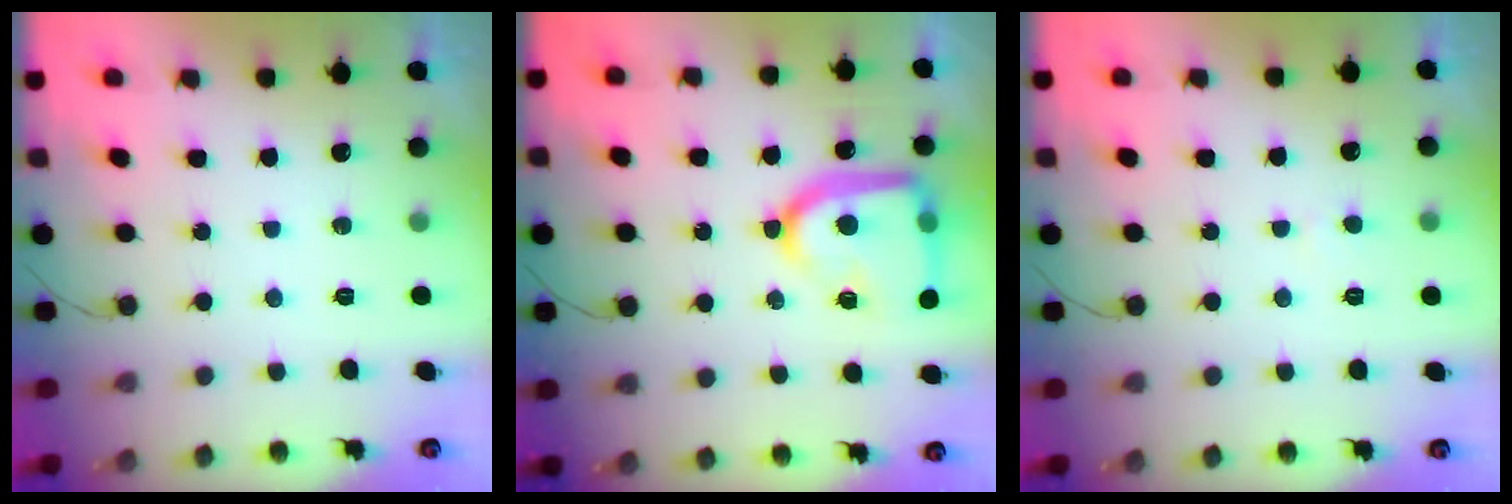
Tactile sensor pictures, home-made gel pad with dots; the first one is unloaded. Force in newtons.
{"total": 20.2, "press": 20.1, "slide": 1.9}
{"total": 1.8, "press": 1.7, "slide": 0.1}